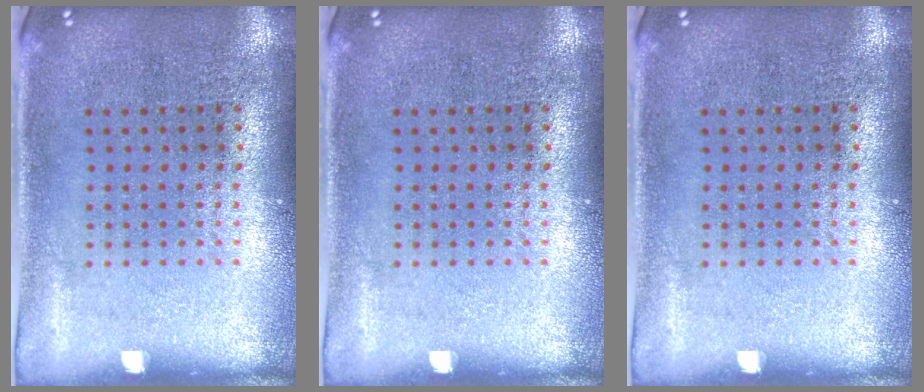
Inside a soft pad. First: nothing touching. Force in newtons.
{"total": 0.0}
{"total": 0.0}